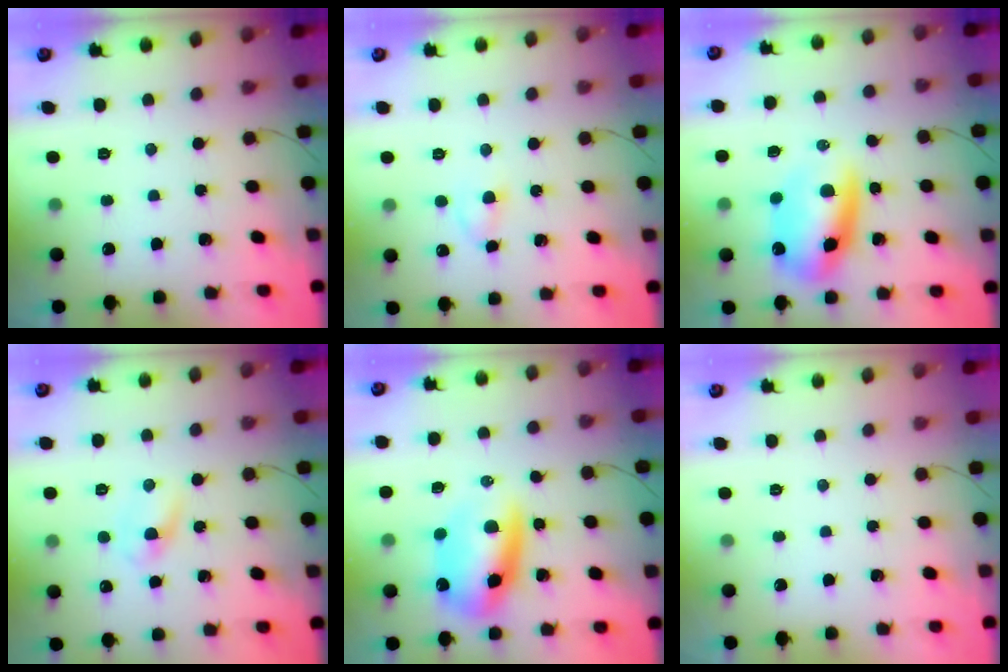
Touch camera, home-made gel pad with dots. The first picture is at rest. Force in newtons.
{"total": 2.8, "press": 2.5, "slide": 1.2}
{"total": 11.3, "press": 10.9, "slide": 2.9}
{"total": 2.9, "press": 2.7, "slide": 1.2}
{"total": 11.3, "press": 10.9, "slide": 2.9}
{"total": 0.0}